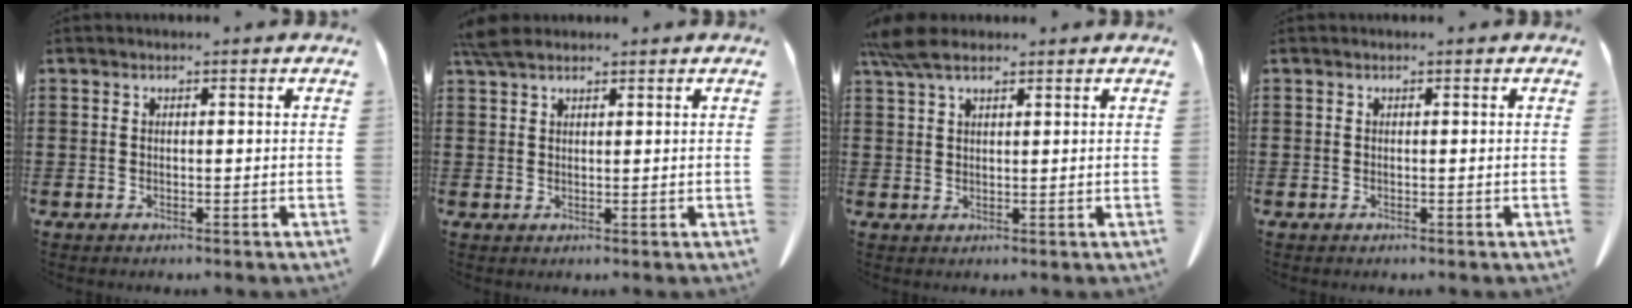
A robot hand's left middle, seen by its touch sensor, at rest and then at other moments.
{"total": 3.0, "force": [2.4, 1.0, 1.6], "torque": [-0.037, 0.005, 0.045]}
{"total": 4.8, "force": [3.3, 1.7, 3.1], "torque": [-0.076, 0.002, 0.059]}
{"total": 0.0}